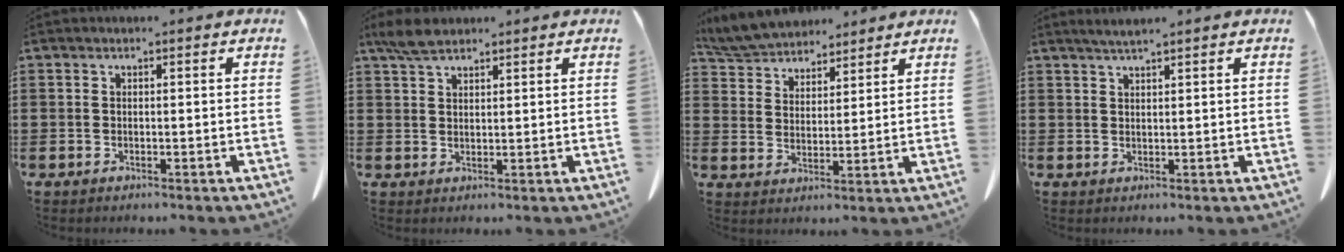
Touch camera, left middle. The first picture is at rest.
{"total": 3.9, "force": [3.0, 1.4, 1.9], "torque": [-0.047, 0.002, 0.058]}
{"total": 6.7, "force": [6.4, 1.7, 1.1], "torque": [-0.052, -0.023, 0.120]}
{"total": 1.8, "force": [1.6, -0.1, 0.9], "torque": [-0.019, -0.001, 0.030]}